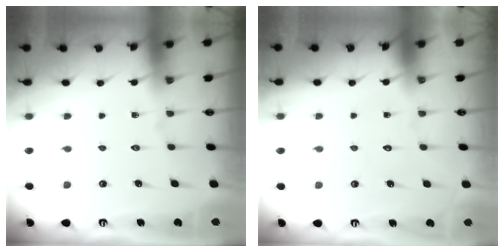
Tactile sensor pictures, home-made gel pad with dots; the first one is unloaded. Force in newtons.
{"total": 1.6, "press": 1.6, "slide": 0.1}